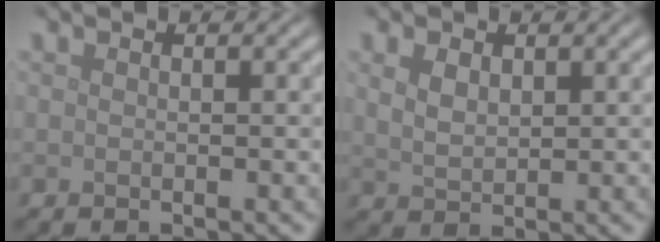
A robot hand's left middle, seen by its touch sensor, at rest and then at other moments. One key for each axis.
{"total": 2.3, "fx": 1.0, "fy": 1.4, "fz": 1.5, "tx": -0.034, "ty": -0.001, "tz": 0.024}